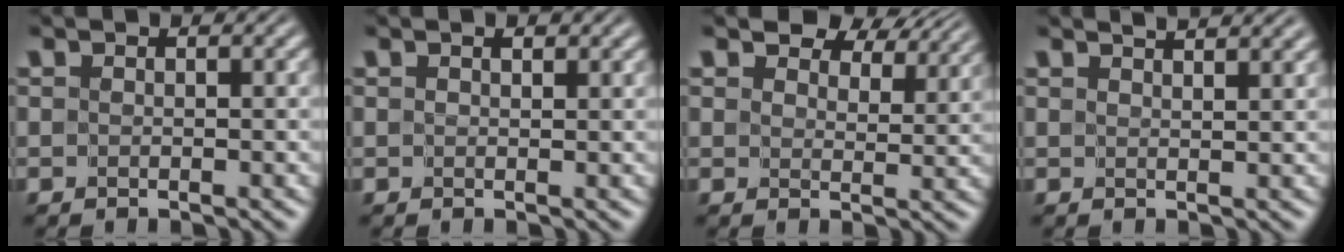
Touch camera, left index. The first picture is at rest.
{"total": 0.7, "force": [0.5, 0.3, 0.4], "torque": [-0.003, 0.003, 0.007]}
{"total": 5.7, "force": [4.8, 2.2, 2.2], "torque": [-0.037, -0.003, 0.065]}
{"total": 2.7, "force": [2.5, 0.4, 1.0], "torque": [0.004, 0.006, 0.019]}